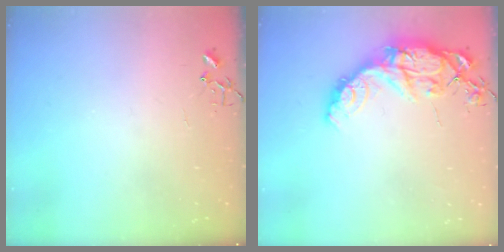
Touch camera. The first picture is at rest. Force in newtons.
{"total": 16.6, "press": 16.5, "slide": 1.3}